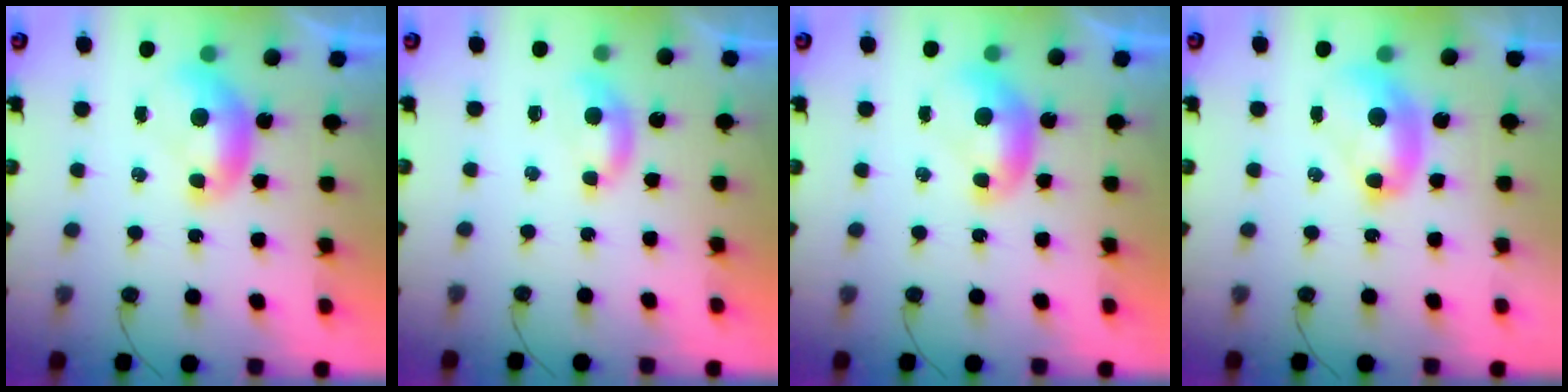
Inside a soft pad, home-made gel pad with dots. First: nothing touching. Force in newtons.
{"total": 1.6, "press": 1.5, "slide": 0.5}
{"total": 0.0}
{"total": 2.6, "press": 2.6, "slide": 0.1}